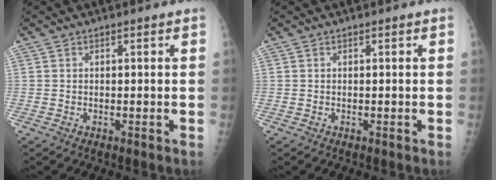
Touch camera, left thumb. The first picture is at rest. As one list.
[{"total": 0.0}]